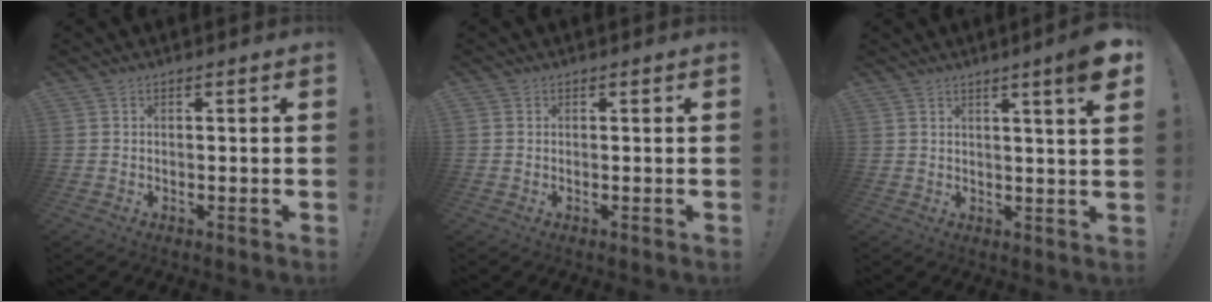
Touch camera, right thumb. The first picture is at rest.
{"total": 0.0}
{"total": 6.7, "force": [3.4, -0.5, 5.8], "torque": [-0.077, -0.023, 0.049]}